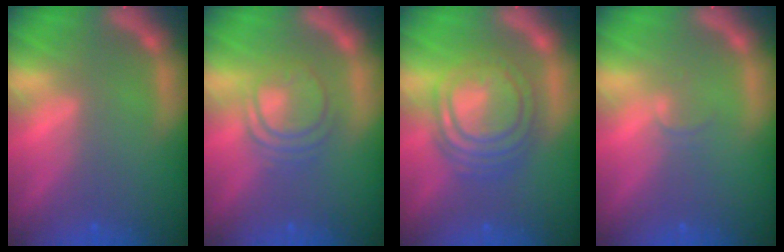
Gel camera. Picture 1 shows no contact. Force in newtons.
{"total": 5.0}
{"total": 9.0}
{"total": 1.0}